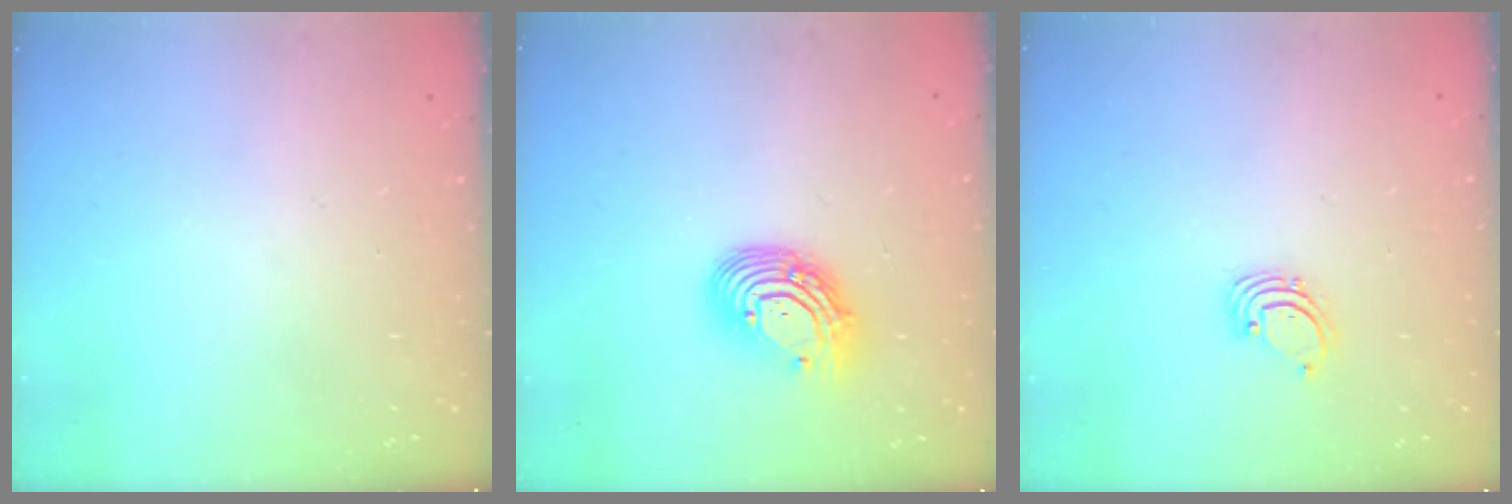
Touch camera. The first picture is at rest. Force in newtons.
{"total": 11.5, "press": 11.5, "slide": 1.1}
{"total": 1.4, "press": 1.4, "slide": 0.1}